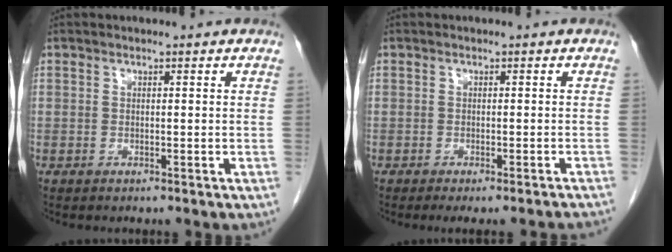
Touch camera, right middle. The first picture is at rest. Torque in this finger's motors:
{"motor_torque": [0.05, -0.03, 0.03, 0.02]}